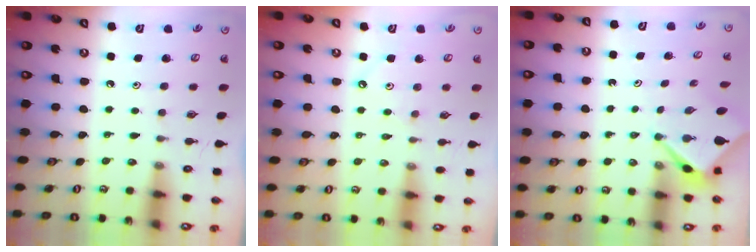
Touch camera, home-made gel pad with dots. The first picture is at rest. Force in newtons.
{"total": 1.1, "press": 1.1, "slide": 0.3}
{"total": 2.5, "press": 2.5, "slide": 0.2}